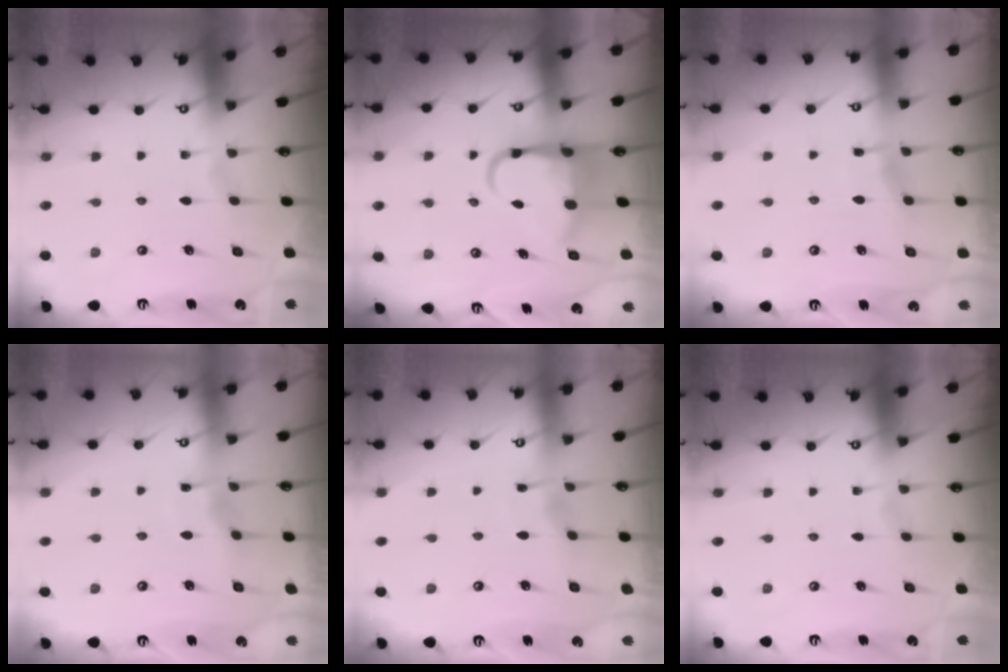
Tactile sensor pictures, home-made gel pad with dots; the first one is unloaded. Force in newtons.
{"total": 9.8, "press": 9.6, "slide": 2.1}
{"total": 4.5, "press": 4.5, "slide": 0.4}
{"total": 3.0, "press": 3.0, "slide": 0.3}
{"total": 2.5, "press": 2.5, "slide": 0.3}
{"total": 0.0}